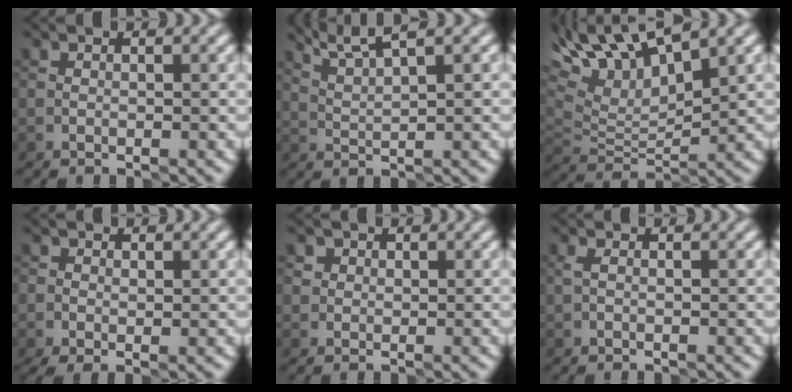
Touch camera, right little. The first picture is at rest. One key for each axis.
{"total": 4.7, "fx": 3.8, "fy": 0.5, "fz": 2.7, "tx": -0.044, "ty": 0.015, "tz": 0.064}
{"total": 8.6, "fx": 6.0, "fy": 2.8, "fz": 5.5, "tx": -0.112, "ty": 0.019, "tz": 0.108}
{"total": 1.9, "fx": -0.3, "fy": 1.1, "fz": 1.5, "tx": -0.028, "ty": -0.002, "tz": -0.004}
{"total": 1.1, "fx": 0.7, "fy": 0.9, "fz": 0.0, "tx": 0.010, "ty": 0.004, "tz": 0.006}
{"total": 0.6, "fx": 0.0, "fy": 0.3, "fz": 0.5, "tx": -0.012, "ty": 0.002, "tz": 0.001}